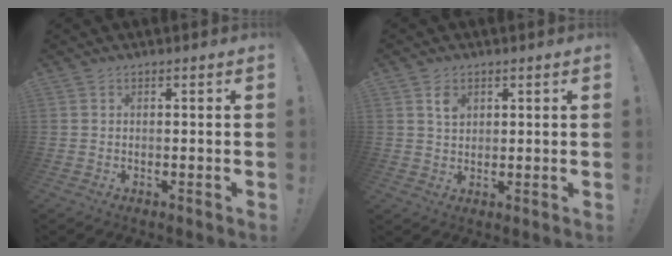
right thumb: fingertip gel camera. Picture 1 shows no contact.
{"total": 3.9, "force": [2.0, 2.7, 1.9], "torque": [-0.014, -0.010, 0.031]}